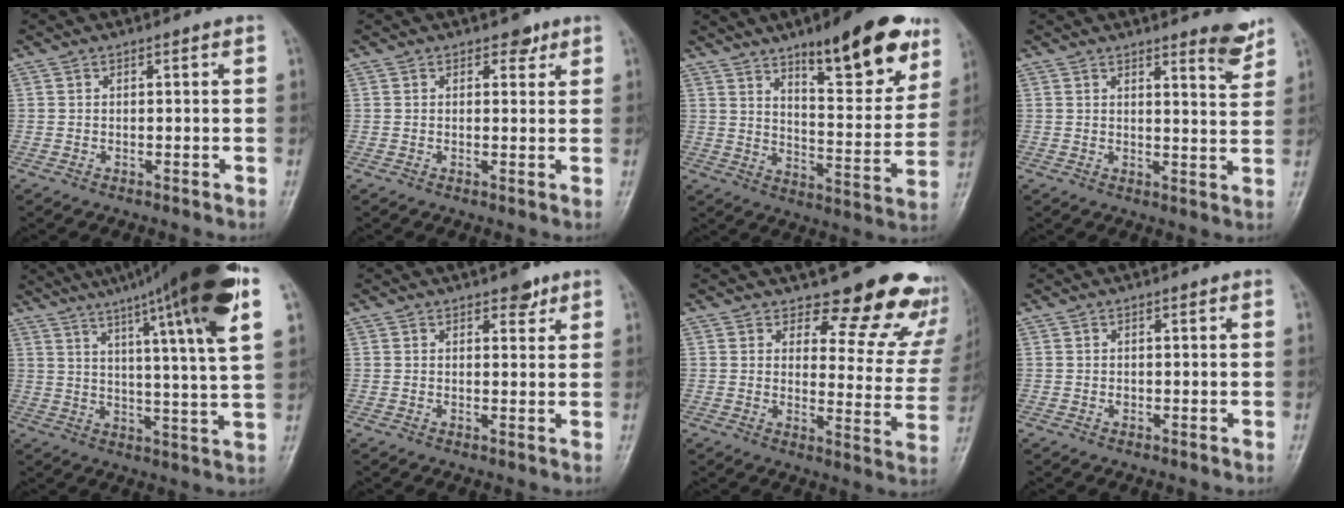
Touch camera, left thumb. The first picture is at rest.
{"total": 2.2, "force": [1.4, 1.4, 0.9], "torque": [0.004, -0.005, 0.016]}
{"total": 20.3, "force": [12.4, 6.3, 14.8], "torque": [-0.159, -0.061, 0.183]}
{"total": 5.0, "force": [4.0, 0.9, 2.9], "torque": [-0.023, -0.036, 0.049]}
{"total": 23.3, "force": [14.3, 1.3, 18.4], "torque": [-0.275, -0.033, 0.198]}
{"total": 3.1, "force": [2.2, 1.5, 1.7], "torque": [-0.007, -0.010, 0.028]}
{"total": 16.6, "force": [14.5, 6.5, 4.7], "torque": [0.009, -0.127, 0.152]}
{"total": 0.7, "force": [0.2, 0.5, 0.4], "torque": [-0.001, 0.001, 0.003]}